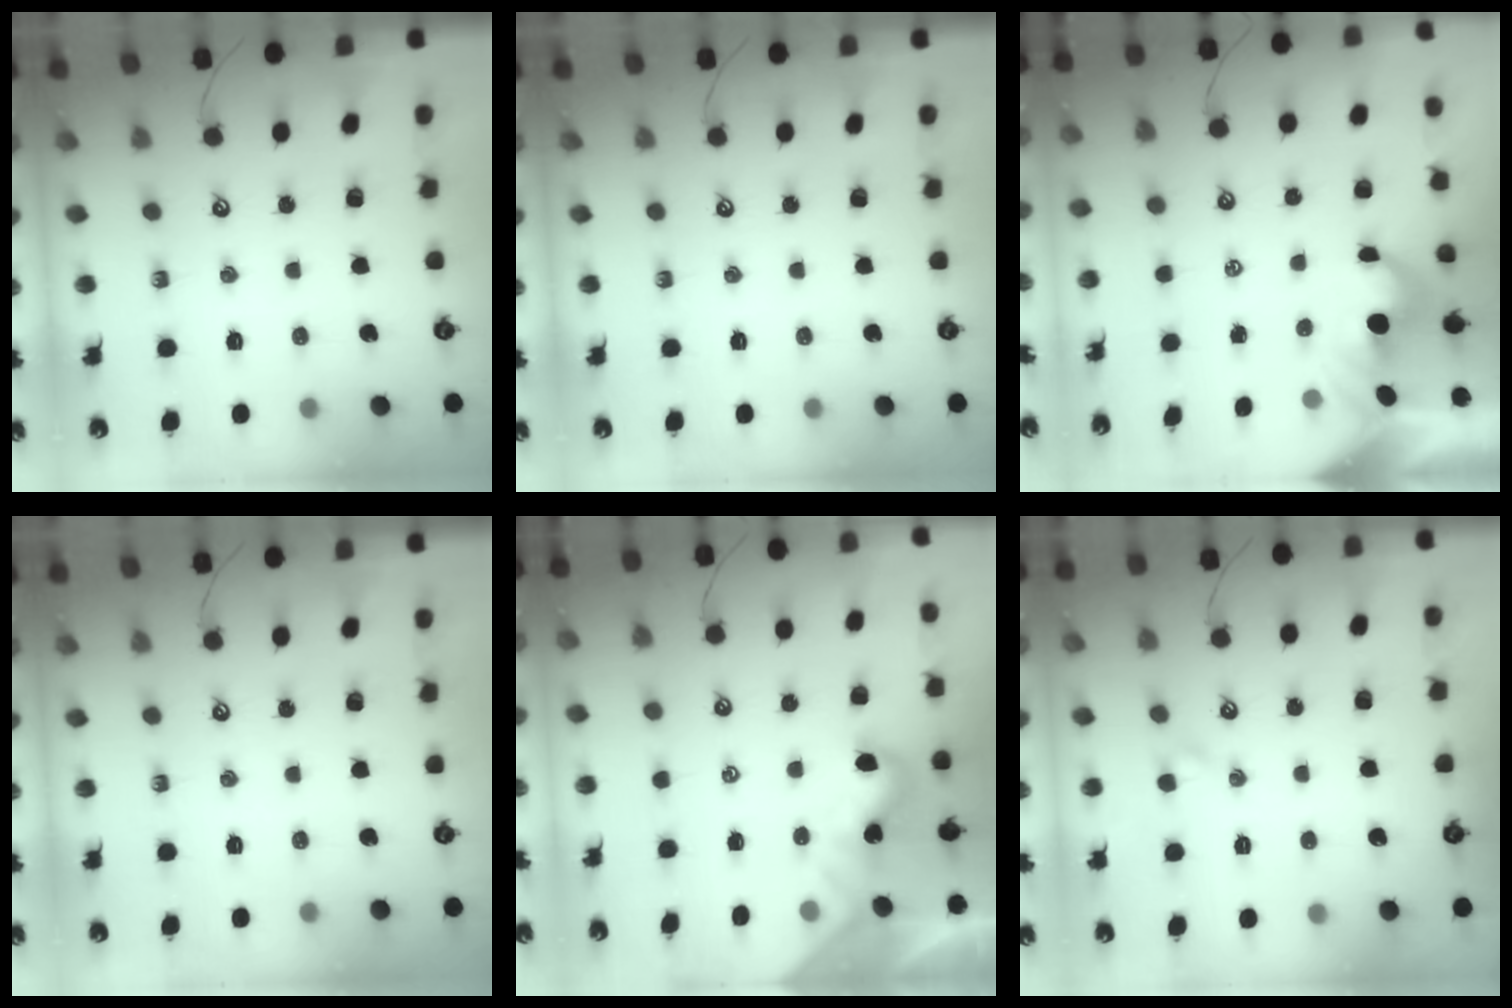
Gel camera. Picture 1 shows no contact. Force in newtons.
{"total": 0.0}
{"total": 1.7, "press": 1.4, "slide": 1.0}
{"total": 0.0}
{"total": 1.8, "press": 1.8, "slide": 0.5}
{"total": 1.3, "press": 1.2, "slide": 0.4}